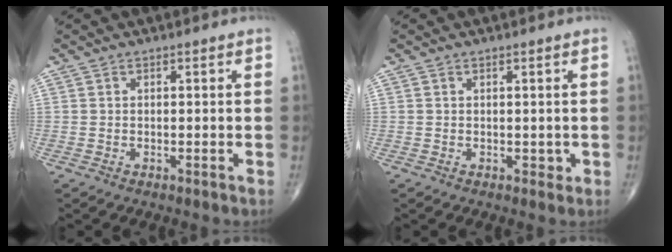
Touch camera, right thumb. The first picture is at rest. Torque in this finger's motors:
{"motor_torque": [0.26, 0.11, -0.06, -0.18, 0.06]}